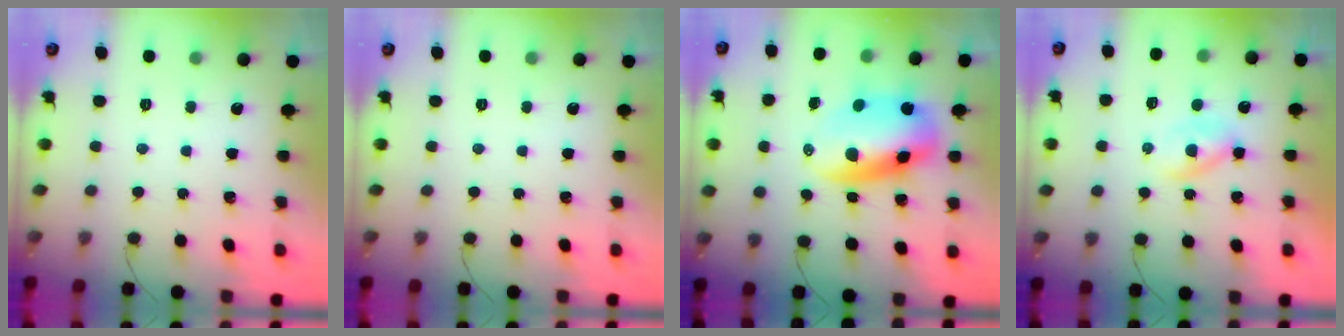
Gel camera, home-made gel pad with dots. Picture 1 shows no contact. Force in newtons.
{"total": 0.0}
{"total": 10.5, "press": 10.2, "slide": 2.5}
{"total": 2.4, "press": 2.2, "slide": 1.0}